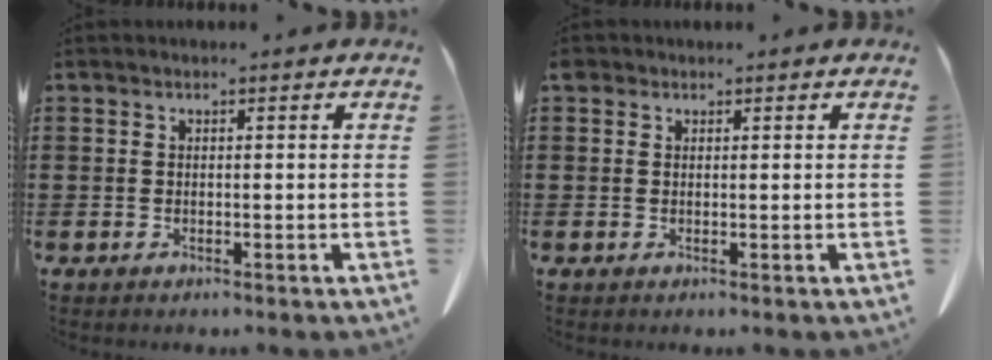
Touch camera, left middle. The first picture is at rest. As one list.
[{"total": 0.8, "force": [0.4, 0.6, 0.3], "torque": [-0.008, 0.004, 0.008]}]